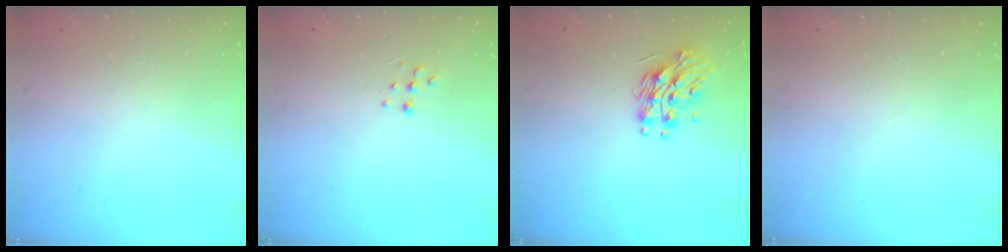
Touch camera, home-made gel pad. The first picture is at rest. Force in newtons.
{"total": 5.2, "press": 5.2, "slide": 0.7}
{"total": 11.6, "press": 11.6, "slide": 0.0}
{"total": 0.0}